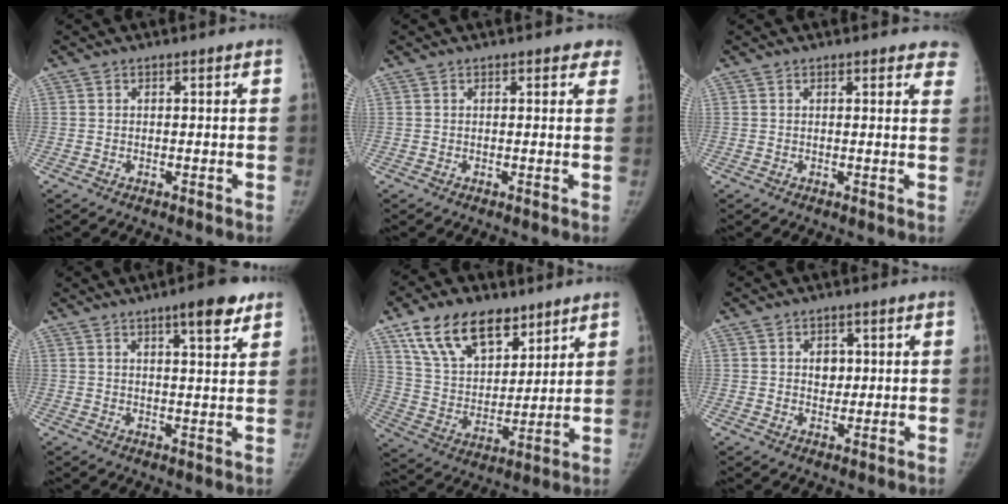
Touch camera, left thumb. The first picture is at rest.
{"total": 2.1, "force": [1.5, 1.2, 1.0], "torque": [0.015, -0.003, 0.005]}
{"total": 4.3, "force": [3.7, 1.6, 1.5], "torque": [0.014, -0.014, 0.021]}
{"total": 7.3, "force": [4.4, 1.7, 5.5], "torque": [-0.067, -0.021, 0.060]}
{"total": 17.6, "force": [11.1, 9.9, 9.5], "torque": [-0.125, -0.040, 0.203]}
{"total": 3.4, "force": [0.7, 2.7, 1.8], "torque": [-0.003, -0.002, 0.010]}